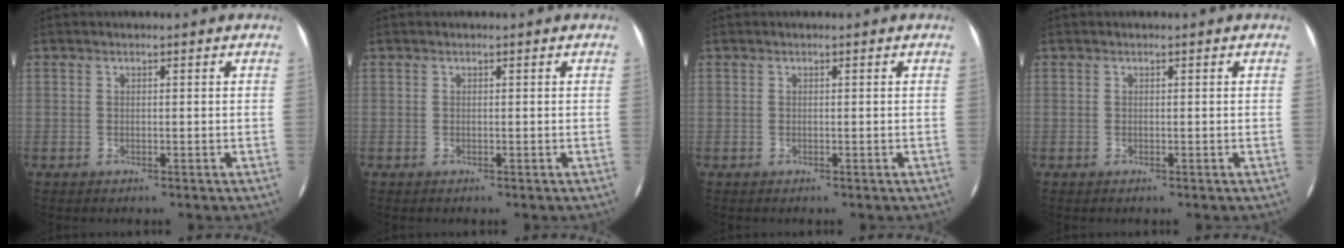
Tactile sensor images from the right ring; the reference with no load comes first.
{"total": 0.0}
{"total": 0.0}
{"total": 0.0}